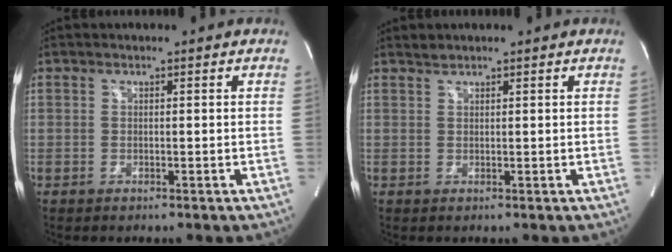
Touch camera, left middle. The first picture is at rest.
{"total": 0.8, "force": [0.8, 0.2, 0.0], "torque": [-0.006, 0.005, 0.017]}